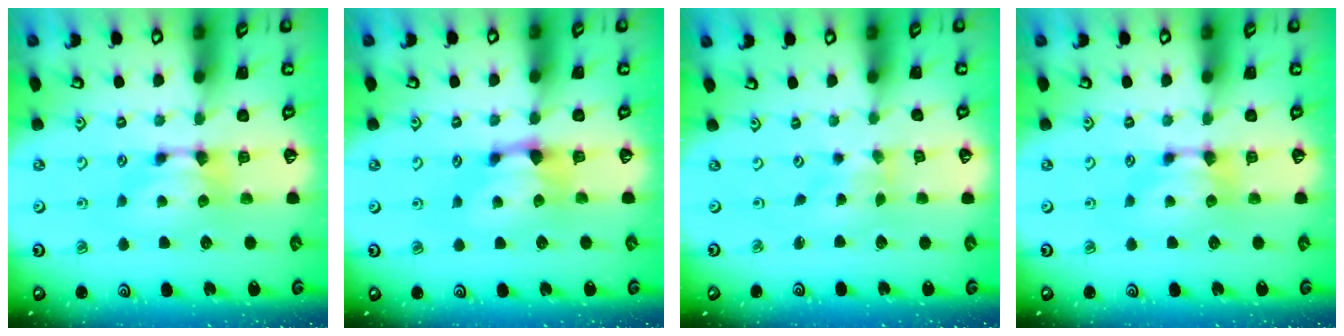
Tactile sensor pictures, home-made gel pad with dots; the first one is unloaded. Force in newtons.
{"total": 1.1, "press": 0.4, "slide": 1.0}
{"total": 2.7, "press": 2.6, "slide": 1.0}
{"total": 0.0}